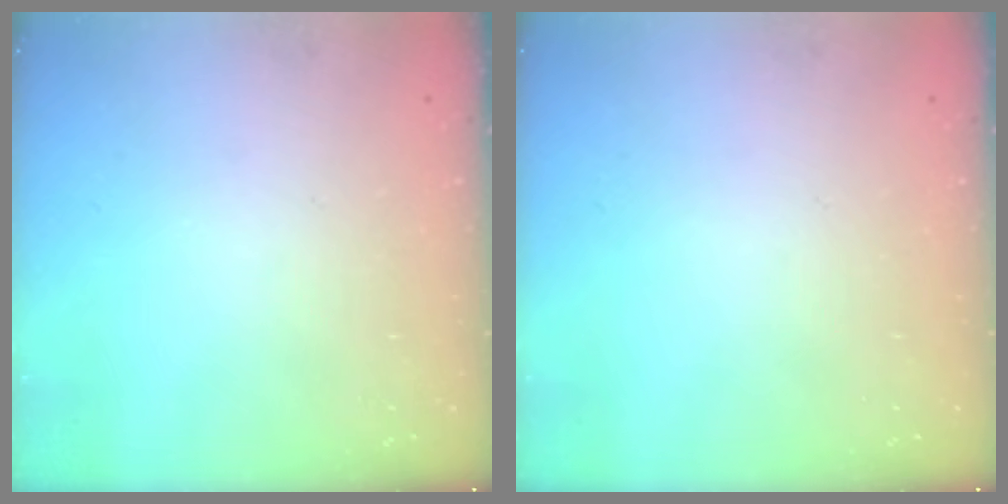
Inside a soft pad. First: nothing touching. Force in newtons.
{"total": 0.0}